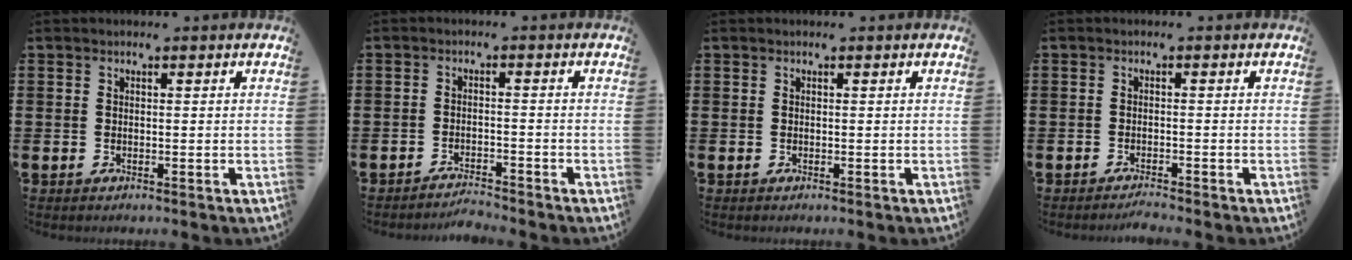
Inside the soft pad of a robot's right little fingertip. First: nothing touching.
{"total": 2.2, "force": [-2.2, -0.1, 0.0], "torque": [-0.006, 0.003, -0.046]}
{"total": 0.0}
{"total": 1.2, "force": [-1.1, -0.1, 0.2], "torque": [-0.006, -0.001, -0.023]}